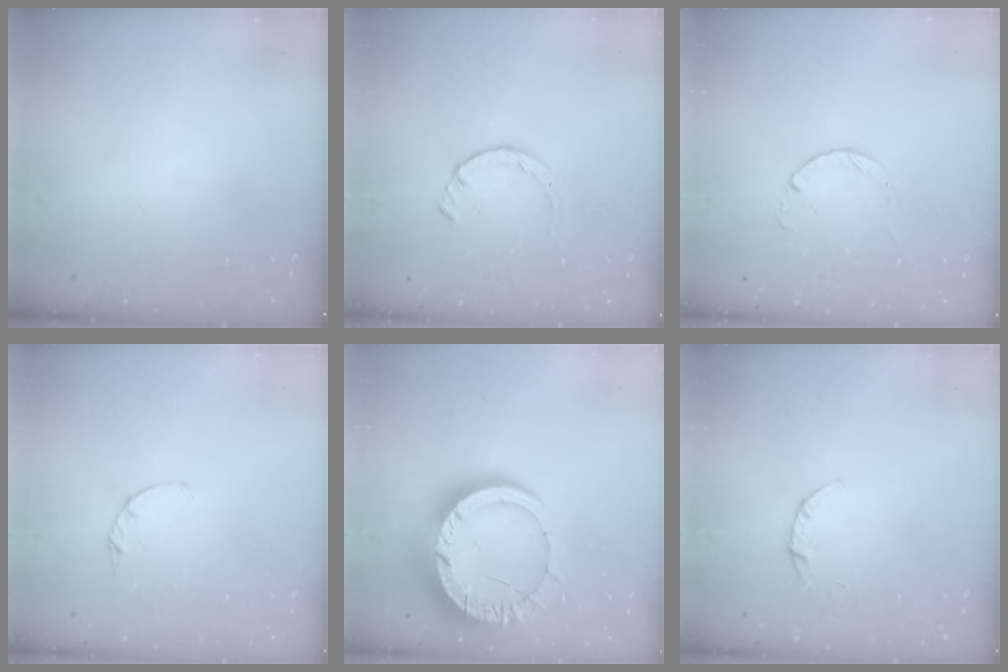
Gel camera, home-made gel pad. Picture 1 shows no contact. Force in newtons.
{"total": 2.8, "press": 2.8, "slide": 0.4}
{"total": 1.8, "press": 1.8, "slide": 0.2}
{"total": 1.2, "press": 1.1, "slide": 0.3}
{"total": 16.0, "press": 15.9, "slide": 1.7}
{"total": 3.8, "press": 3.8, "slide": 0.4}